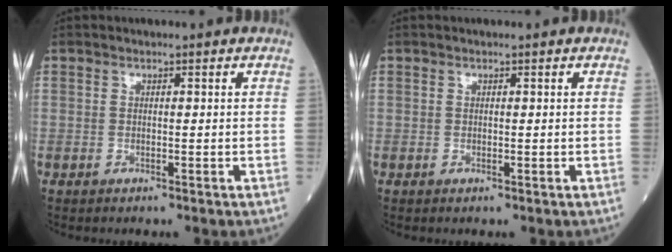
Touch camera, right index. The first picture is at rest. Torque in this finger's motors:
{"motor_torque": [0.03, 0.01, 0.00, -0.01]}